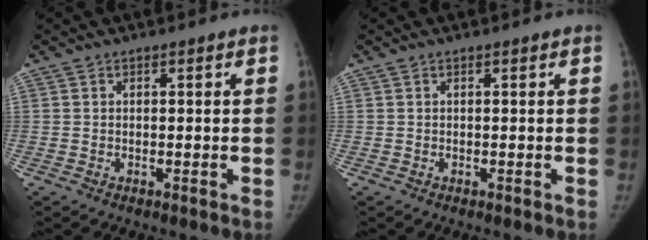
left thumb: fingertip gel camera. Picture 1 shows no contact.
{"total": 0.0}